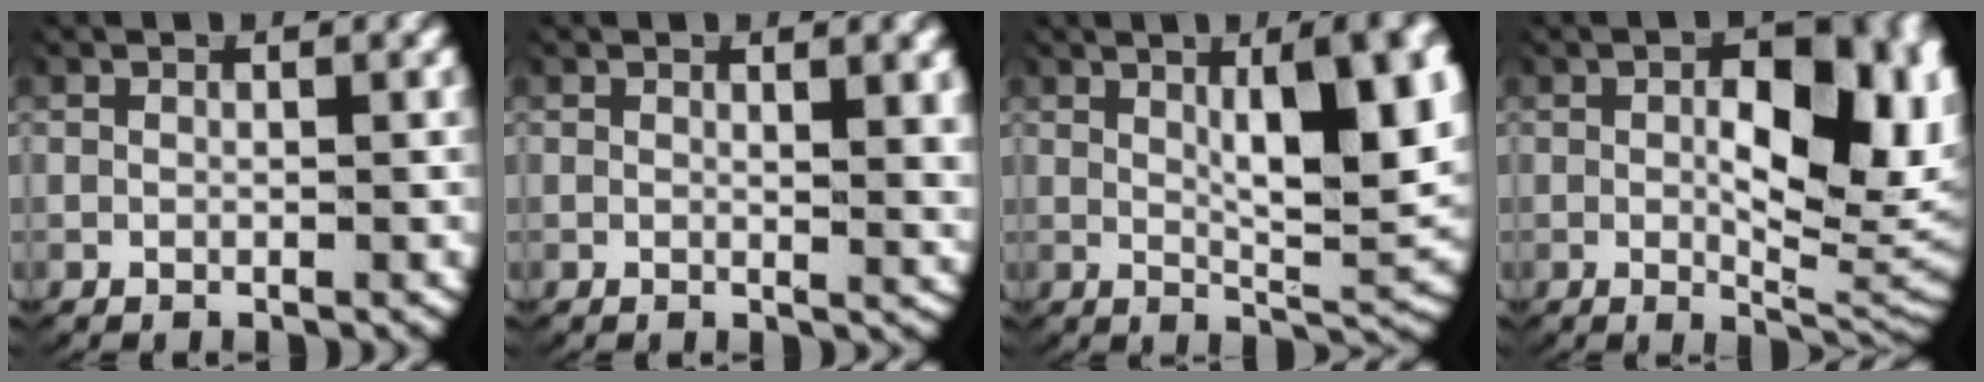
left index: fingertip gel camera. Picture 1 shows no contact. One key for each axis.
{"total": 1.7, "fx": 0.8, "fy": 0.0, "fz": 1.5, "tx": -0.020, "ty": -0.011, "tz": 0.015}
{"total": 8.9, "fx": 2.5, "fy": 2.8, "fz": 8.1, "tx": -0.110, "ty": 0.005, "tz": 0.041}
{"total": 9.9, "fx": 1.4, "fy": 5.0, "fz": 8.5, "tx": -0.107, "ty": -0.013, "tz": 0.018}